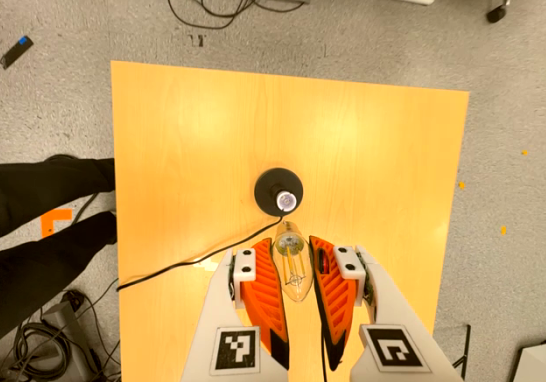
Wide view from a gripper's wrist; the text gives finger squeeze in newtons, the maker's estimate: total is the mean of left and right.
{"total": 21.3, "left": 25.6, "right": 16.9}